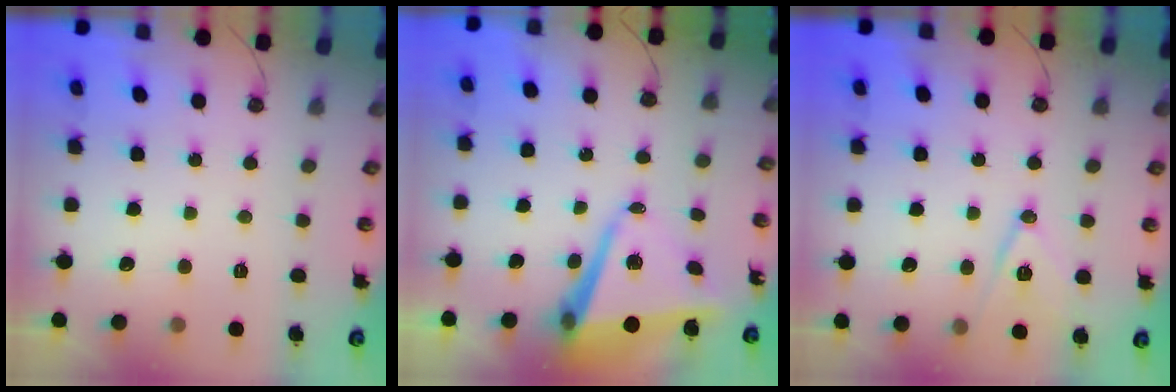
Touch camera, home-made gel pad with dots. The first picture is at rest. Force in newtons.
{"total": 10.6, "press": 10.4, "slide": 1.9}
{"total": 11.4, "press": 10.9, "slide": 3.3}